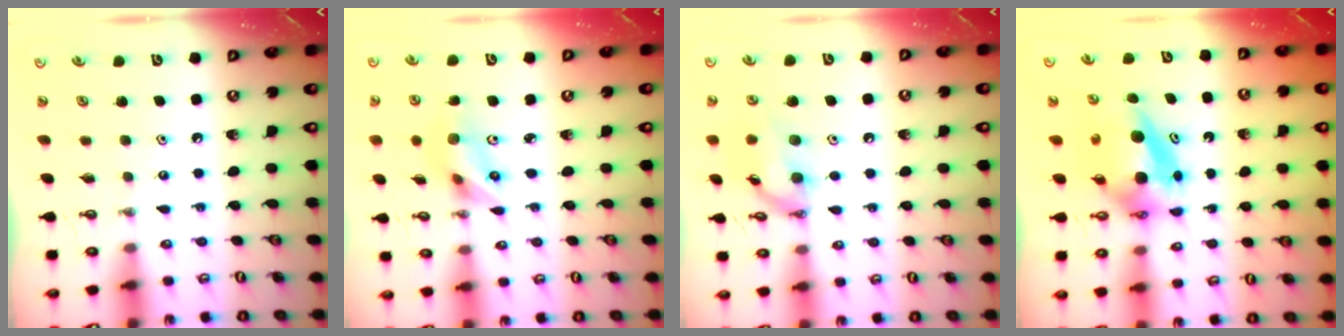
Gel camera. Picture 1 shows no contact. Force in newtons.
{"total": 7.1, "press": 6.5, "slide": 2.9}
{"total": 12.8, "press": 12.8, "slide": 0.5}
{"total": 6.5, "press": 6.5, "slide": 0.5}